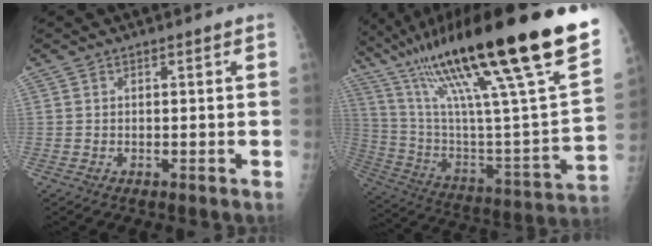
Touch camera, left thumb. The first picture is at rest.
{"total": 39.1, "force": [23.8, 4.8, 30.7], "torque": [-0.436, -0.043, 0.398]}